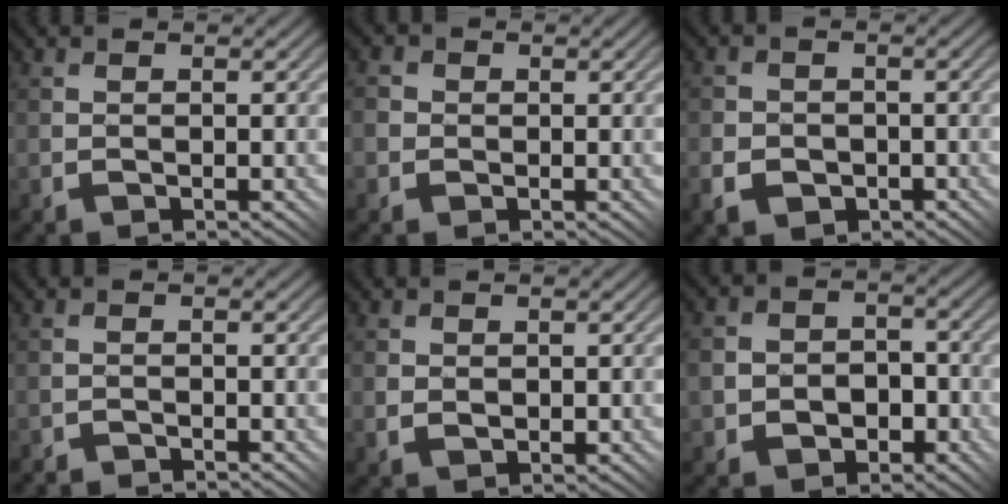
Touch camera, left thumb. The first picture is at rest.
{"total": 3.6, "force": [0.2, 3.5, 0.7], "torque": [-0.010, 0.017, -0.021]}
{"total": 4.1, "force": [-1.8, 3.3, 1.5], "torque": [-0.024, -0.011, -0.043]}
{"total": 1.2, "force": [-1.0, -0.4, -0.5], "torque": [0.014, 0.010, -0.024]}
{"total": 1.6, "force": [0.3, 1.3, 0.8], "torque": [-0.014, 0.000, 0.010]}
{"total": 6.7, "force": [-2.4, 5.6, 2.9], "torque": [-0.072, -0.003, -0.053]}